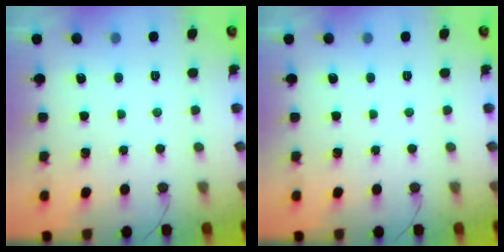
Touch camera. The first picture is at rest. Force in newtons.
{"total": 0.0}